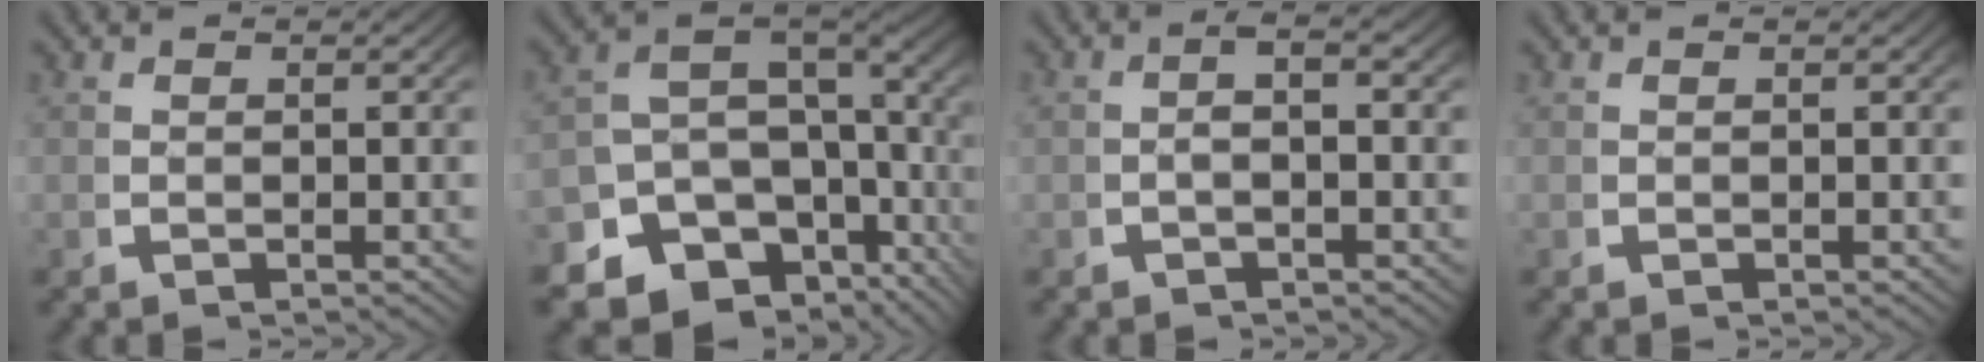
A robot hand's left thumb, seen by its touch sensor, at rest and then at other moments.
{"total": 15.0, "force": [-3.0, 11.1, 9.5], "torque": [-0.169, -0.037, -0.046]}
{"total": 2.4, "force": [-0.5, 1.0, 2.1], "torque": [-0.039, 0.003, -0.010]}
{"total": 0.0}